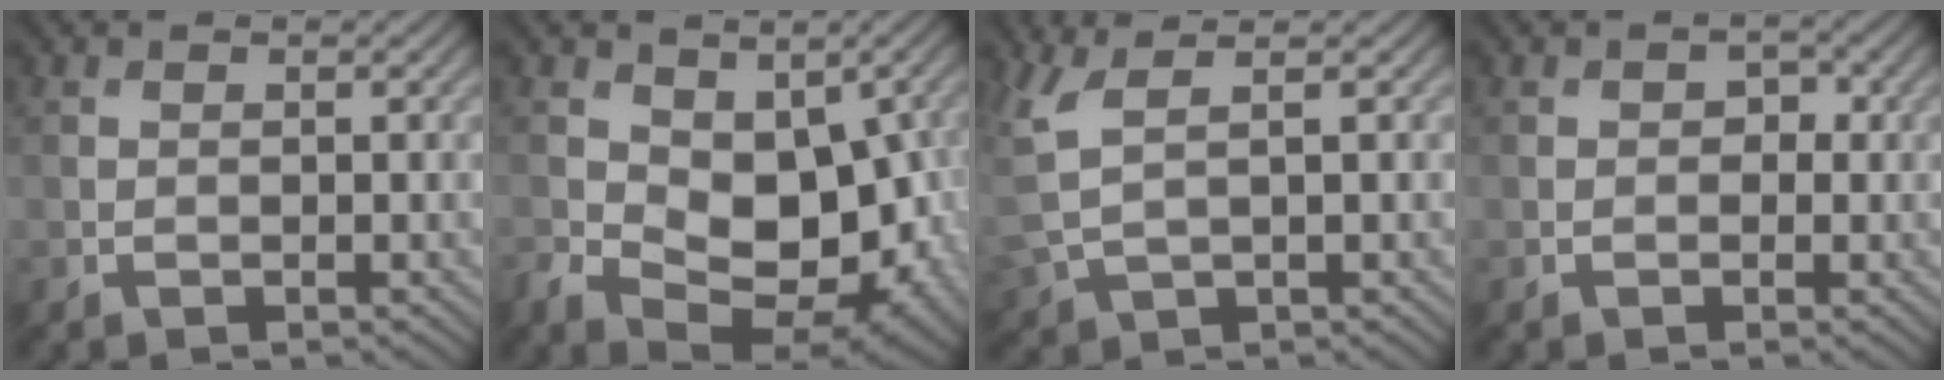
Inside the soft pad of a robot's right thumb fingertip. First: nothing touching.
{"total": 10.8, "force": [-0.2, 7.3, 7.9], "torque": [-0.145, -0.032, 0.000]}
{"total": 3.8, "force": [1.8, 1.1, 3.1], "torque": [-0.095, 0.007, 0.039]}
{"total": 1.4, "force": [0.0, 1.1, 0.8], "torque": [-0.010, -0.003, -0.005]}